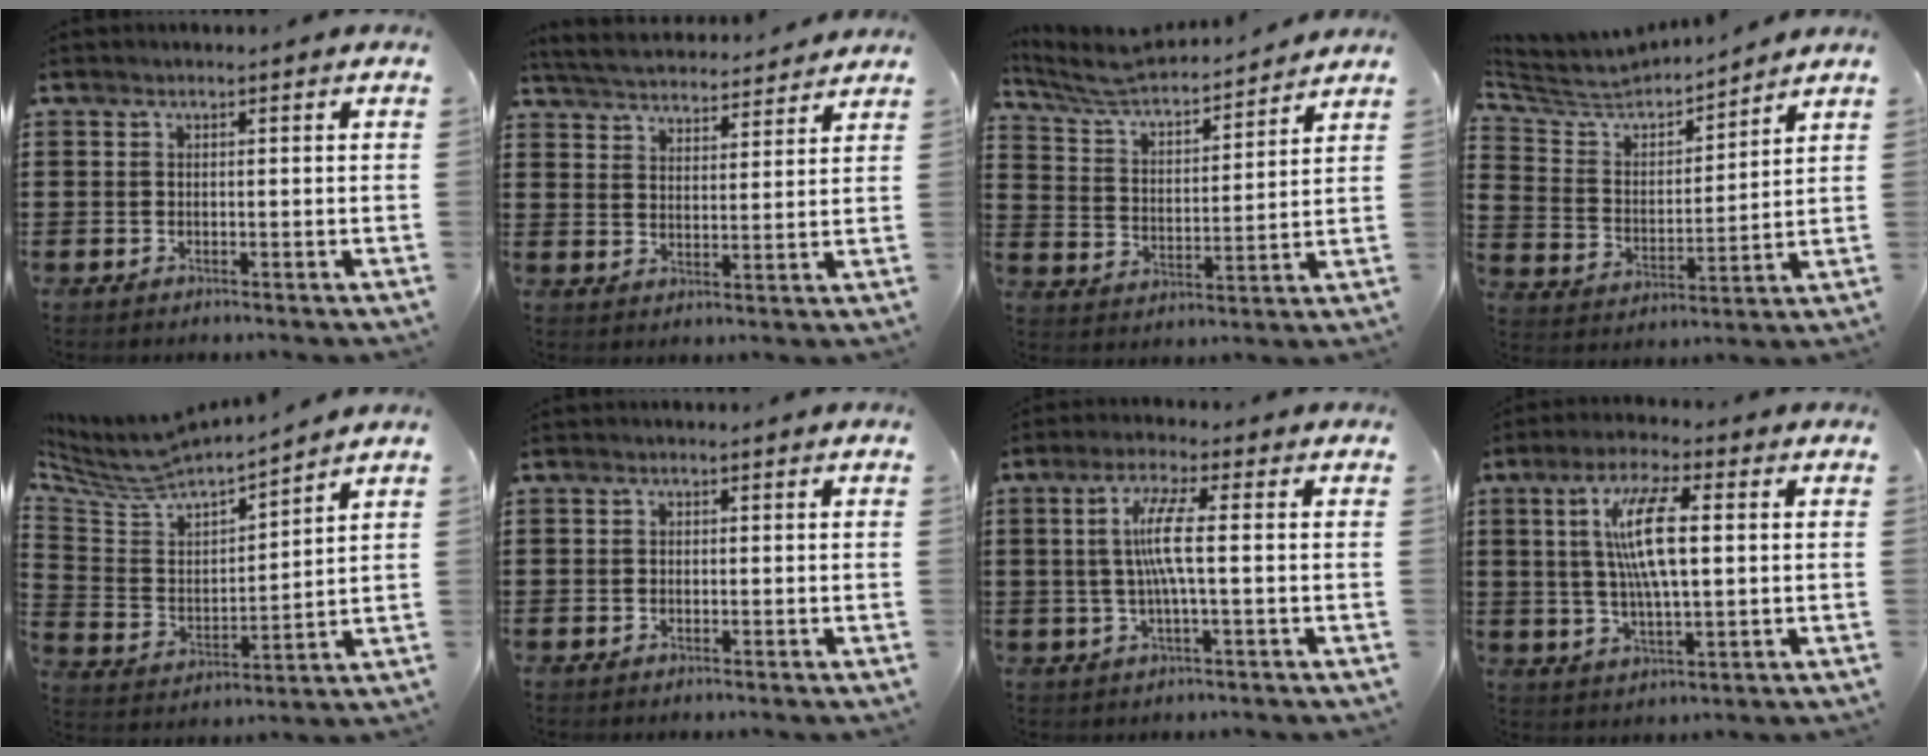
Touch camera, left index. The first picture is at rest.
{"total": 4.6, "force": [4.5, 0.1, 0.5], "torque": [-0.031, -0.028, 0.077]}
{"total": 5.1, "force": [4.8, 0.6, 1.7], "torque": [-0.057, -0.036, 0.075]}
{"total": 5.1, "force": [4.7, 1.7, 1.0], "torque": [-0.053, -0.037, 0.074]}
{"total": 5.3, "force": [4.8, 1.2, 2.0], "torque": [-0.068, -0.039, 0.073]}
{"total": 0.6, "force": [-0.3, 0.5, 0.2], "torque": [-0.006, 0.000, -0.005]}
{"total": 6.7, "force": [0.3, 0.6, 6.6], "torque": [-0.139, -0.003, -0.005]}
{"total": 9.9, "force": [1.8, 2.9, 9.3], "torque": [-0.199, 0.006, 0.023]}